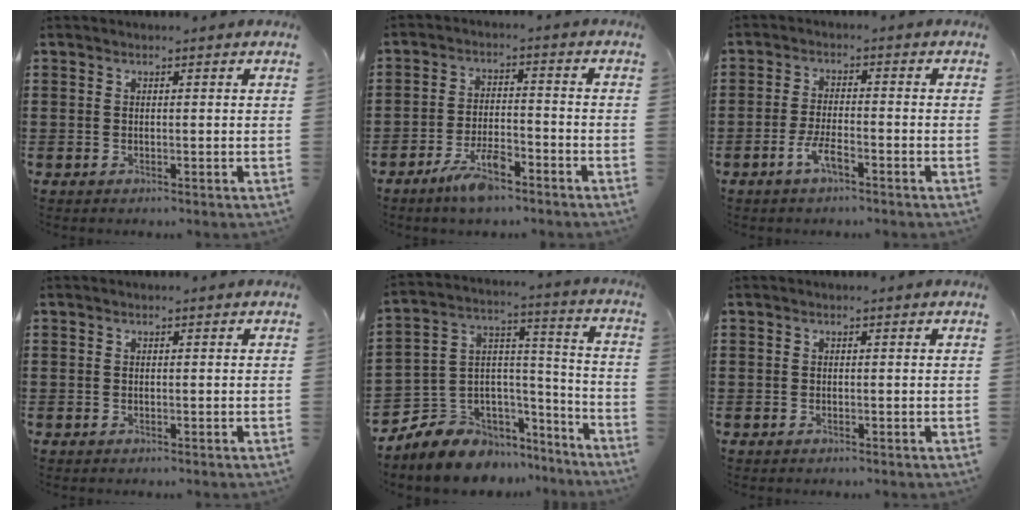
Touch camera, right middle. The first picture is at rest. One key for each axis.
{"total": 6.5, "fx": -4.4, "fy": 1.9, "fz": 4.4, "tx": -0.087, "ty": 0.005, "tz": -0.082}
{"total": 4.3, "fx": -2.5, "fy": 1.1, "fz": 3.3, "tx": -0.074, "ty": 0.001, "tz": -0.052}
{"total": 0.0}
{"total": 7.2, "fx": -5.8, "fy": 4.4, "fz": 0.0, "tx": -0.022, "ty": -0.004, "tz": -0.111}
{"total": 0.0}